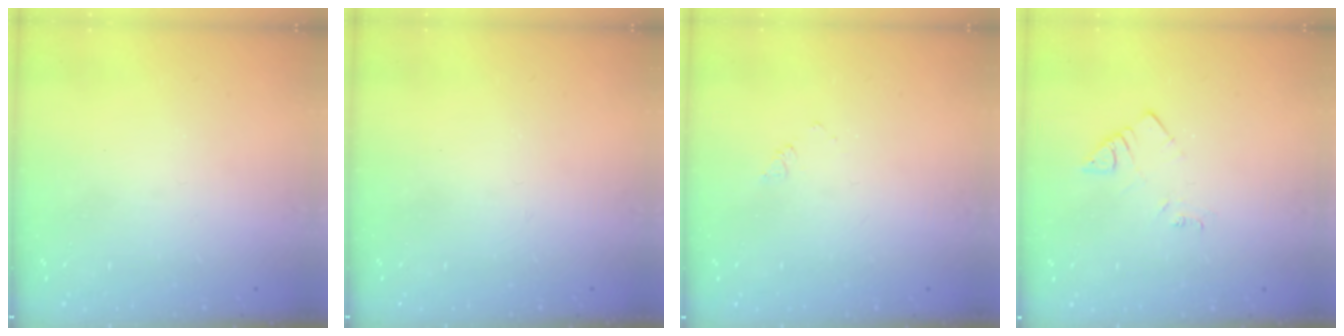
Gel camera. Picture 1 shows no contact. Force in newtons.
{"total": 2.7, "press": 2.7, "slide": 0.3}
{"total": 1.7, "press": 1.6, "slide": 0.3}
{"total": 2.9, "press": 2.9, "slide": 0.6}